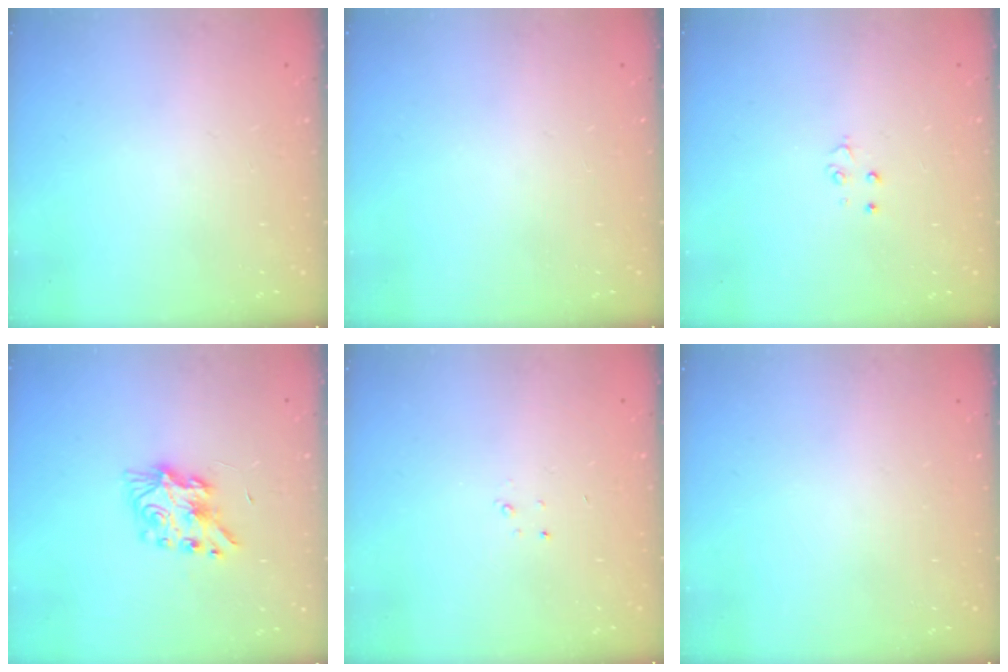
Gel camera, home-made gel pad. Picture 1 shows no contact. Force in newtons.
{"total": 0.0}
{"total": 2.8, "press": 2.8, "slide": 0.3}
{"total": 7.9, "press": 7.9, "slide": 0.7}
{"total": 1.5, "press": 1.5, "slide": 0.2}
{"total": 0.0}